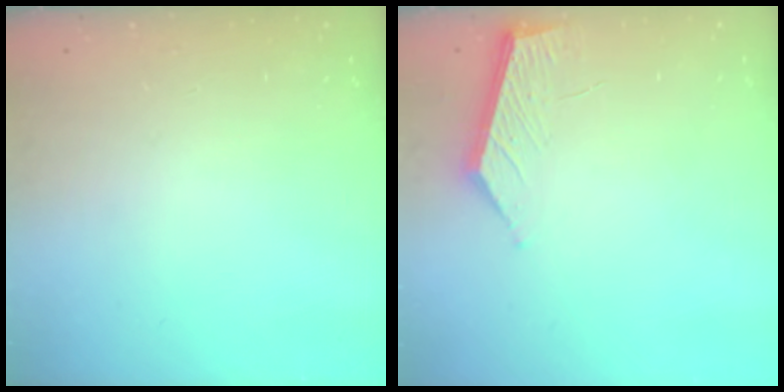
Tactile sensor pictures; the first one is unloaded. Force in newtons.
{"total": 4.4, "press": 4.4, "slide": 0.1}